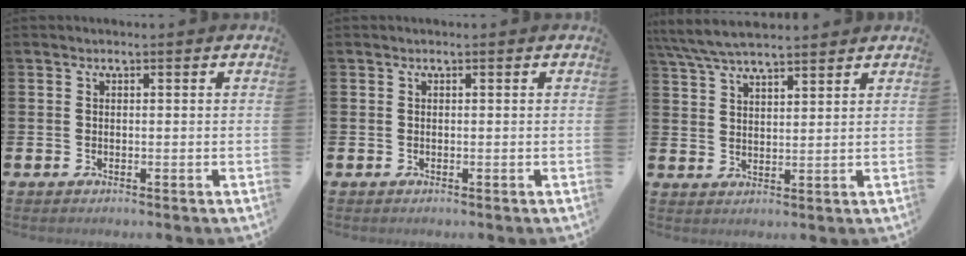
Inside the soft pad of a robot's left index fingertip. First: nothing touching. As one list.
[{"total": 0.0}, {"total": 6.1, "force": [5.7, 0.9, 2.0], "torque": [-0.058, -0.018, 0.105]}]